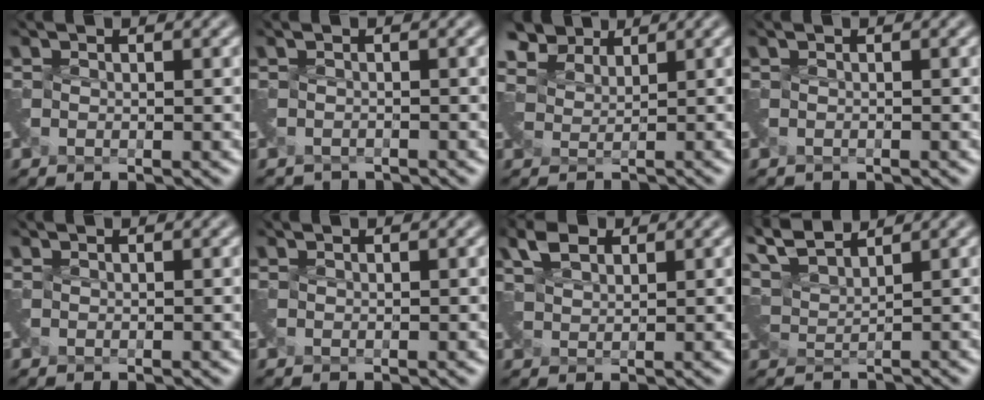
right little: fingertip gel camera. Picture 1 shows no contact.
{"total": 1.5, "force": [-1.5, 0.4, -0.1], "torque": [0.004, -0.014, -0.032]}
{"total": 4.8, "force": [4.4, 2.0, 0.4], "torque": [-0.010, 0.007, 0.062]}
{"total": 0.6, "force": [-0.5, 0.2, -0.2], "torque": [0.002, -0.009, -0.015]}
{"total": 0.0}
{"total": 0.0}
{"total": 3.0, "force": [2.3, 1.4, 1.3], "torque": [-0.033, 0.011, 0.048]}
{"total": 4.9, "force": [4.7, 0.3, 1.1], "torque": [-0.028, 0.012, 0.090]}